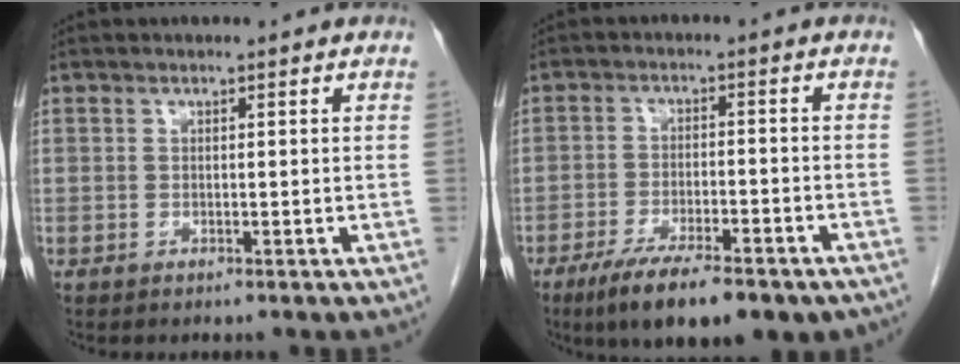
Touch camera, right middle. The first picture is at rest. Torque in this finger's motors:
{"motor_torque": [0.85, -0.76, 0.20, 0.06]}